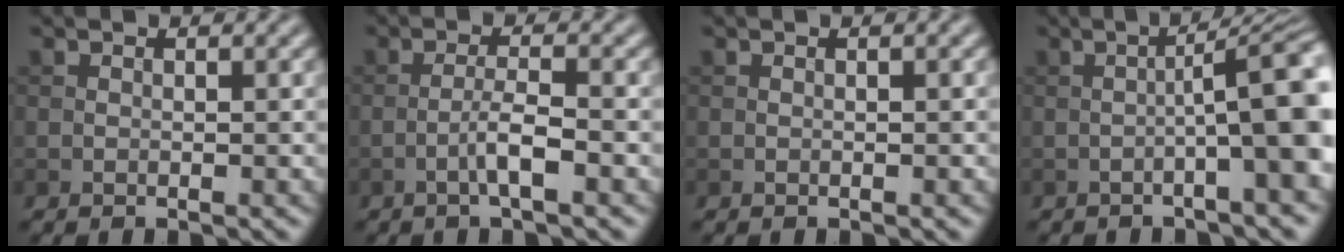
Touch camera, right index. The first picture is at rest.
{"total": 2.6, "force": [-1.2, 0.3, 2.3], "torque": [-0.043, 0.009, -0.026]}
{"total": 0.5, "force": [0.0, 0.1, 0.5], "torque": [-0.007, 0.001, 0.000]}
{"total": 6.8, "force": [-1.1, 0.9, 6.6], "torque": [-0.088, 0.019, -0.023]}